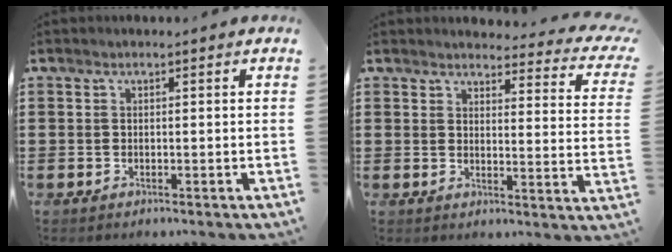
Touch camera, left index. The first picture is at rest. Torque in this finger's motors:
{"motor_torque": [2.14, 0.00, 0.44, 0.00]}